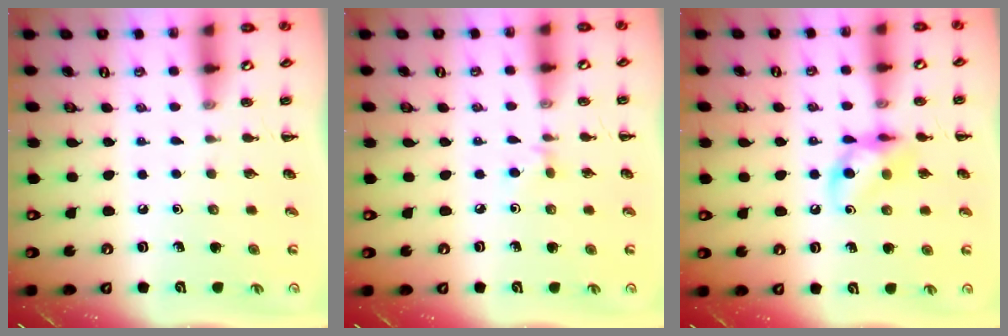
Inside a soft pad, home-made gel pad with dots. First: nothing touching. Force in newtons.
{"total": 2.9, "press": 2.7, "slide": 1.2}
{"total": 11.5, "press": 11.4, "slide": 1.8}